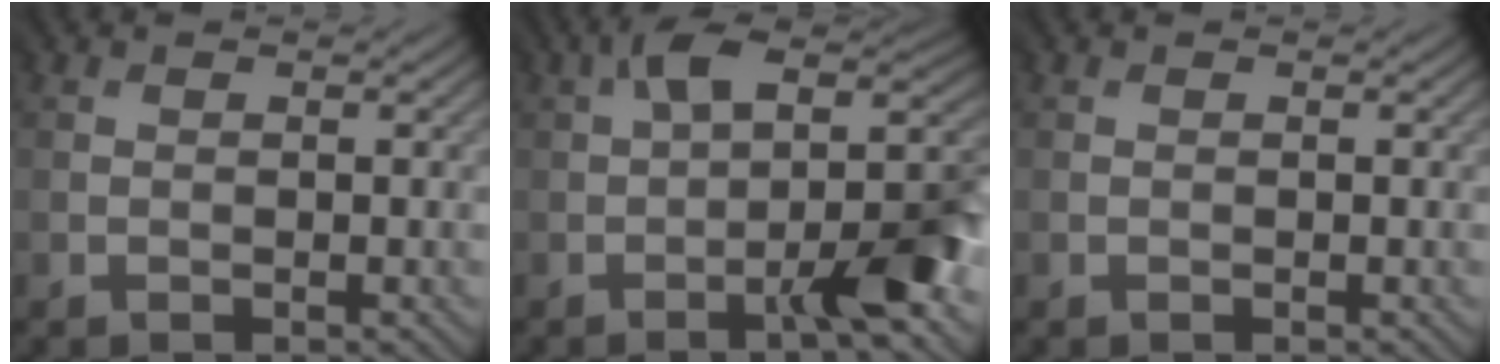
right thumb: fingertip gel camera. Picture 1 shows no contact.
{"total": 10.4, "force": [-3.0, 2.8, 9.5], "torque": [-0.146, 0.014, -0.048]}
{"total": 0.0}